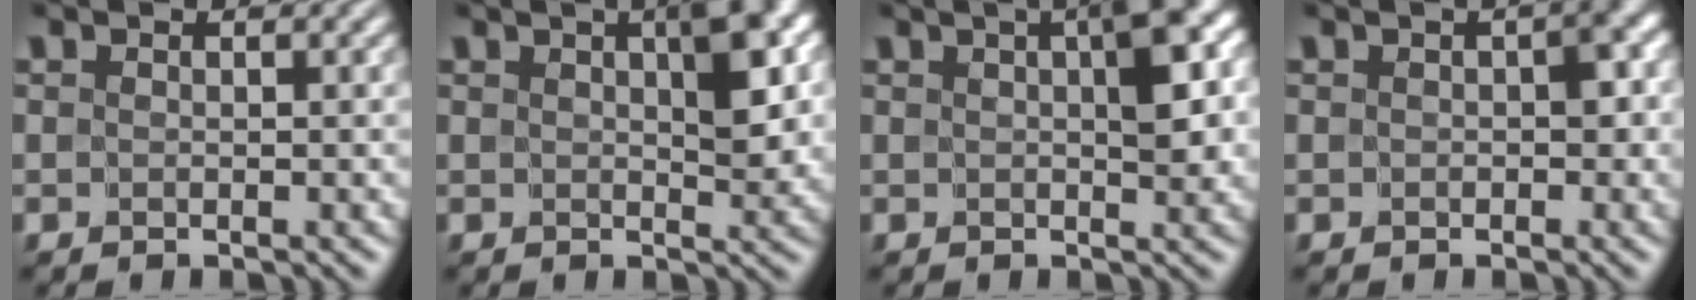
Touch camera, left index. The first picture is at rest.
{"total": 4.8, "force": [1.5, 1.9, 4.2], "torque": [-0.055, 0.003, 0.022]}
{"total": 4.6, "force": [1.3, 1.5, 4.2], "torque": [-0.053, 0.010, 0.015]}
{"total": 1.9, "force": [-0.2, 1.1, 1.5], "torque": [-0.017, 0.003, -0.004]}